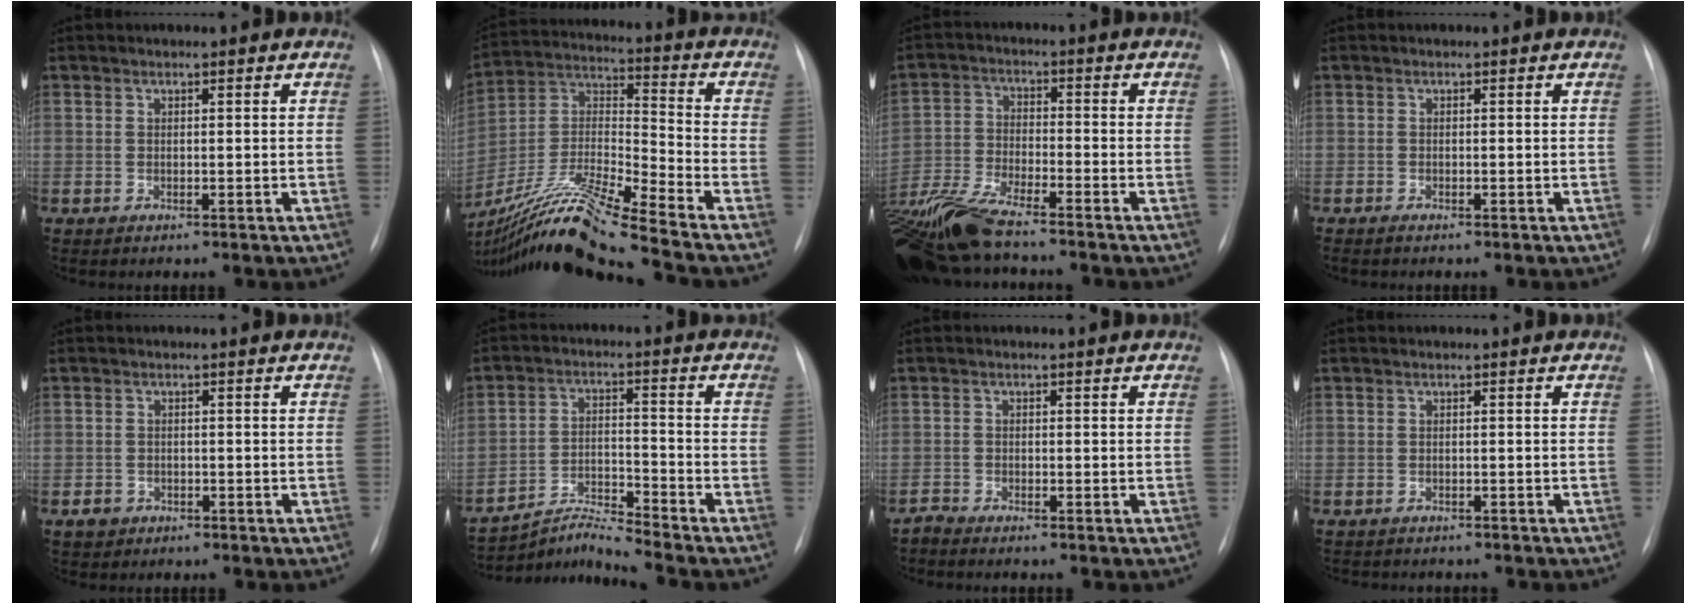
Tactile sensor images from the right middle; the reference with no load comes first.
{"total": 20.4, "force": [-17.2, -1.5, 10.9], "torque": [-0.249, -0.016, -0.323]}
{"total": 13.7, "force": [-11.6, 1.6, 7.2], "torque": [-0.150, -0.027, -0.217]}
{"total": 0.8, "force": [-0.6, 0.1, 0.5], "torque": [-0.012, -0.002, -0.011]}
{"total": 1.9, "force": [-1.1, 1.5, 0.2], "torque": [-0.006, 0.005, -0.017]}
{"total": 7.0, "force": [-6.7, -2.2, 0.0], "torque": [-0.019, 0.004, -0.123]}
{"total": 1.3, "force": [-1.3, -0.2, 0.0], "torque": [-0.002, -0.005, -0.025]}
{"total": 5.4, "force": [-4.8, 1.7, 1.6], "torque": [-0.018, -0.001, -0.059]}